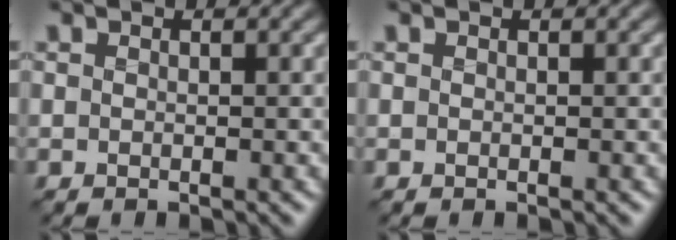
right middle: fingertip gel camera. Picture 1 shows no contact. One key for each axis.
{"total": 0.0}